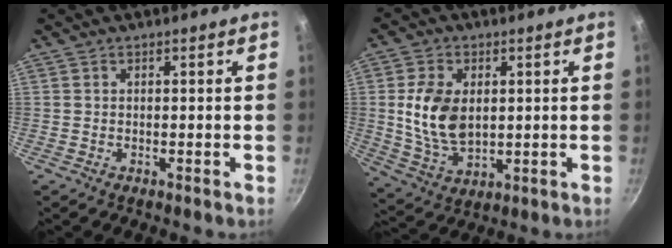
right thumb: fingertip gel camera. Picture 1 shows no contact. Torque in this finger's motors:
{"motor_torque": [0.52, 0.41, 0.90, -0.37, 0.04]}